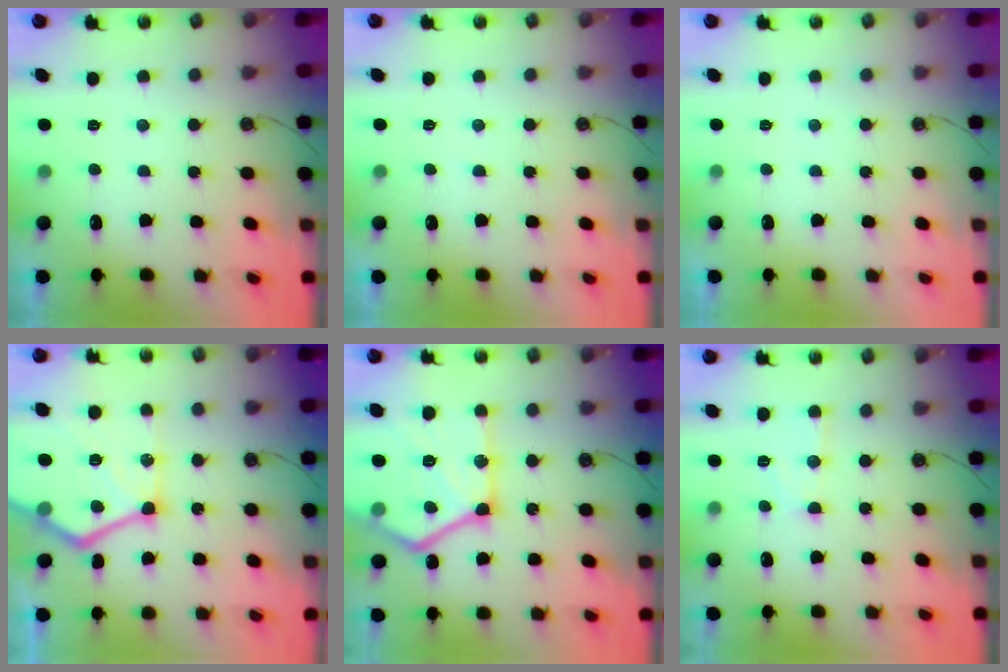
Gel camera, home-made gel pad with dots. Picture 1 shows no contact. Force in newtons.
{"total": 2.8, "press": 2.8, "slide": 0.5}
{"total": 0.0}
{"total": 23.6, "press": 23.5, "slide": 2.4}
{"total": 27.0, "press": 26.8, "slide": 3.2}
{"total": 10.1, "press": 10.1, "slide": 0.9}